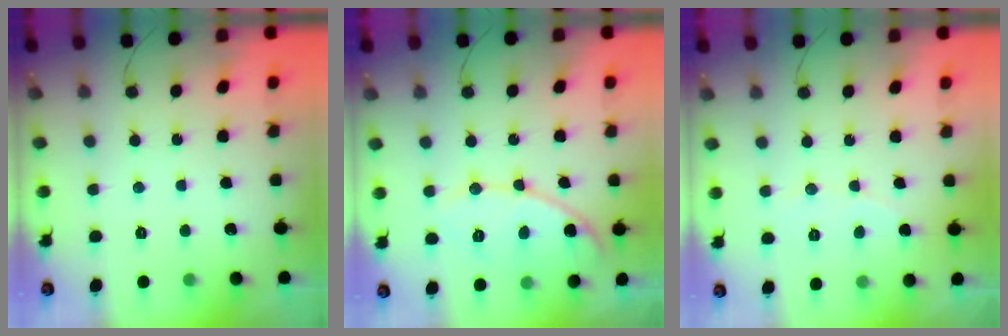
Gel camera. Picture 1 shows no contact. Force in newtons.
{"total": 10.5, "press": 10.5, "slide": 0.8}
{"total": 2.8, "press": 2.8, "slide": 0.3}